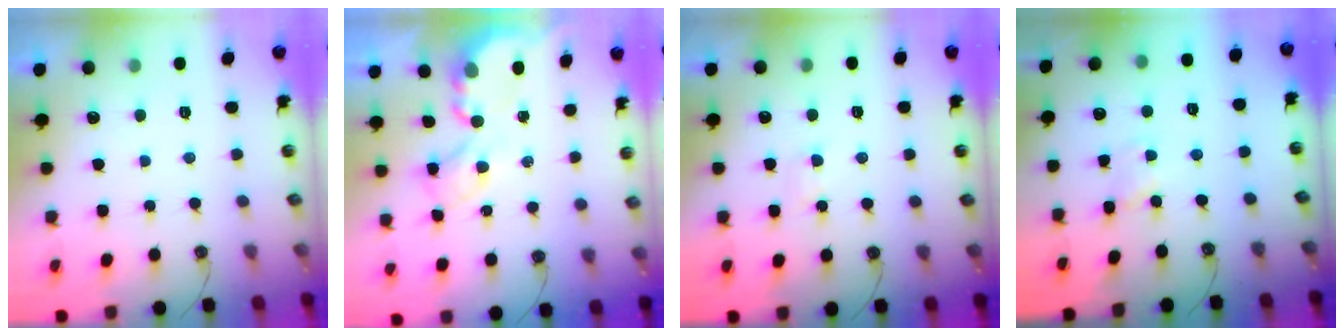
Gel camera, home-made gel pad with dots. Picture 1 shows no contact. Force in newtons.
{"total": 4.5, "press": 4.5, "slide": 0.3}
{"total": 2.8, "press": 2.7, "slide": 0.5}
{"total": 1.1, "press": 1.1, "slide": 0.2}